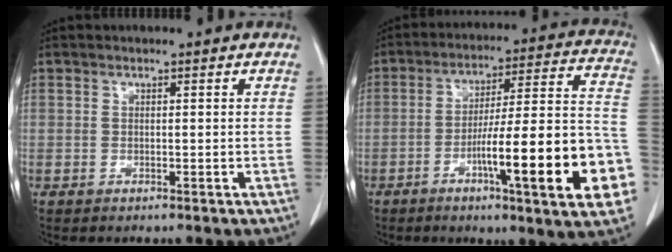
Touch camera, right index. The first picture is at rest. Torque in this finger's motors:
{"motor_torque": [1.83, -0.31, 0.67, 0.13]}